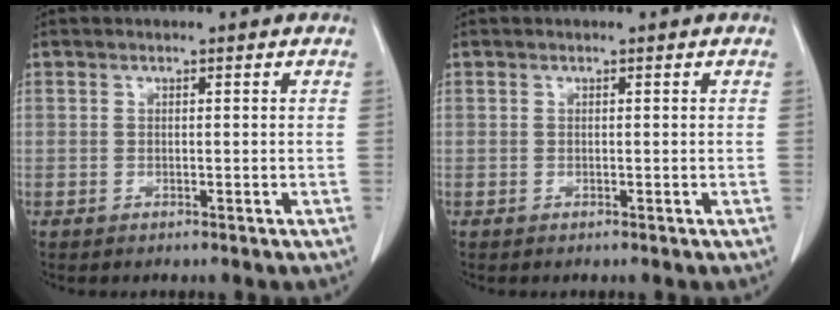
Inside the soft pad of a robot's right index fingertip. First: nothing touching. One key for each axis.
{"total": 0.0}